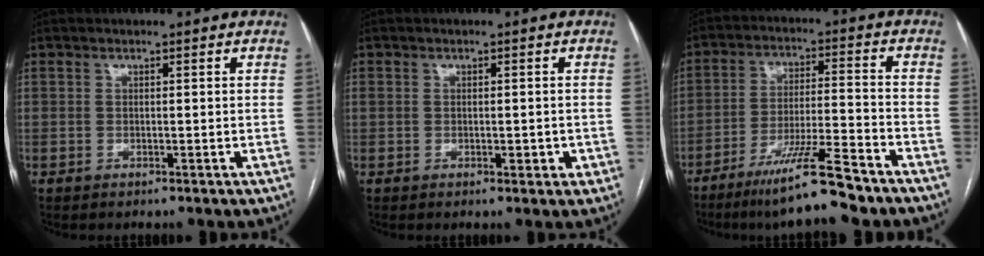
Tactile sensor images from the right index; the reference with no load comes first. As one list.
[{"total": 2.3, "force": [-0.4, 1.4, 1.8], "torque": [-0.030, 0.011, 0.003]}, {"total": 12.6, "force": [-9.6, -0.1, 8.1], "torque": [-0.133, -0.021, -0.162]}]